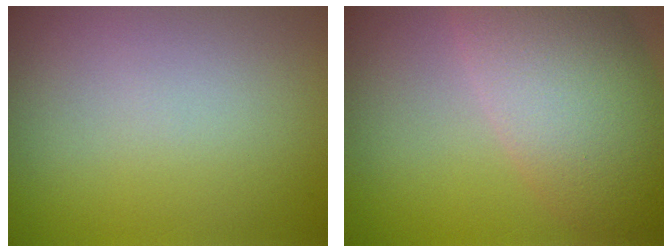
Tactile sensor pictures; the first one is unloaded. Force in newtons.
{"total": 8.9, "press": 8.9, "slide": 0.3}